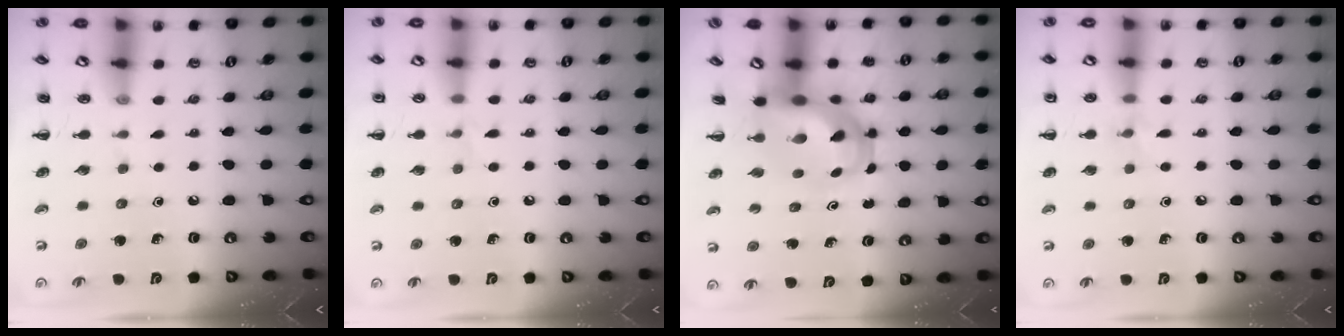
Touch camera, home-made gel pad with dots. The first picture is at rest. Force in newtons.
{"total": 4.0, "press": 3.7, "slide": 1.4}
{"total": 5.7, "press": 5.6, "slide": 1.1}
{"total": 5.3, "press": 5.0, "slide": 1.8}